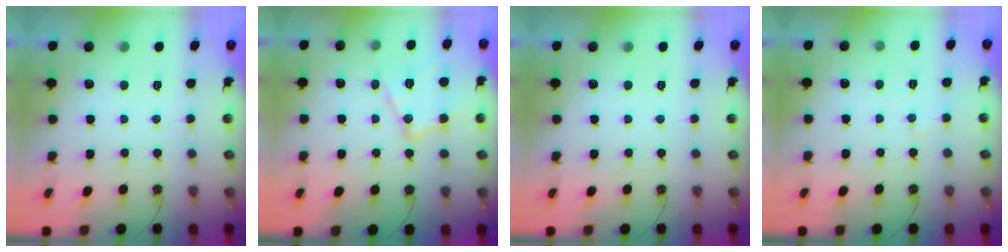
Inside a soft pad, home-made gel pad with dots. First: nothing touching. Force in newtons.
{"total": 13.8, "press": 13.8, "slide": 1.2}
{"total": 0.0}
{"total": 3.5, "press": 3.4, "slide": 0.6}